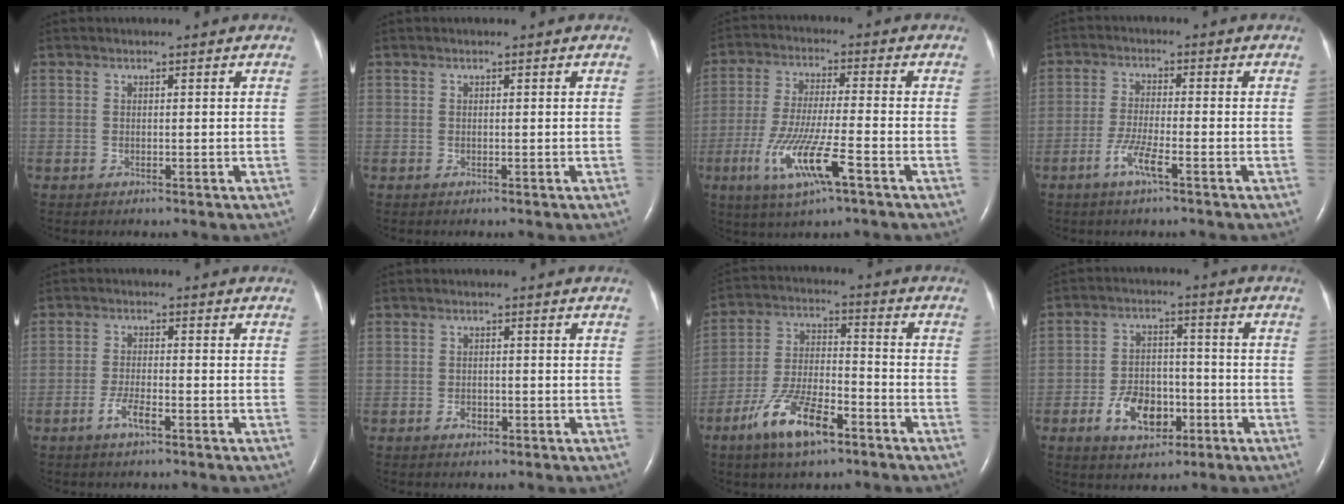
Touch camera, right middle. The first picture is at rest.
{"total": 0.0}
{"total": 10.7, "force": [-4.7, 0.6, 9.6], "torque": [-0.189, -0.021, -0.087]}
{"total": 4.4, "force": [-2.4, 0.2, 3.7], "torque": [-0.075, -0.005, -0.051]}
{"total": 3.2, "force": [-1.9, 0.5, 2.5], "torque": [-0.050, 0.000, -0.039]}
{"total": 1.5, "force": [-0.9, 0.9, 0.8], "torque": [-0.010, 0.004, -0.012]}
{"total": 11.3, "force": [-6.8, 3.4, 8.4], "torque": [-0.172, -0.001, -0.124]}
{"total": 8.1, "force": [-3.6, 4.8, 5.4], "torque": [-0.106, 0.009, -0.057]}